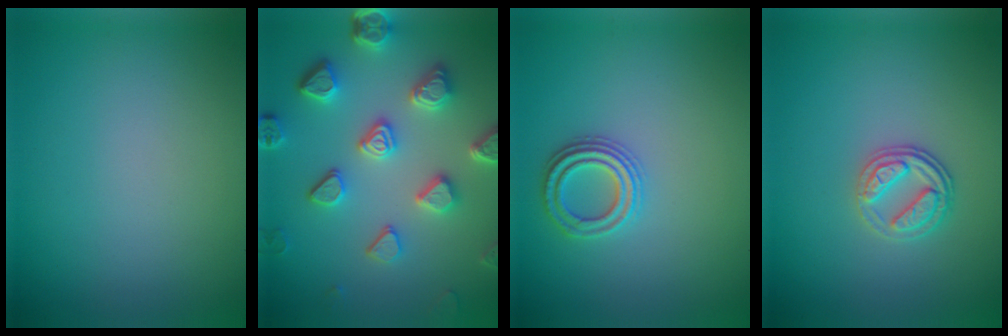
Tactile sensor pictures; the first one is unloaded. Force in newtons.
{"total": 5.8, "press": 5.0, "slide": 3.0}
{"total": 2.5, "press": 2.4, "slide": 0.4}
{"total": 2.7, "press": 2.4, "slide": 1.1}